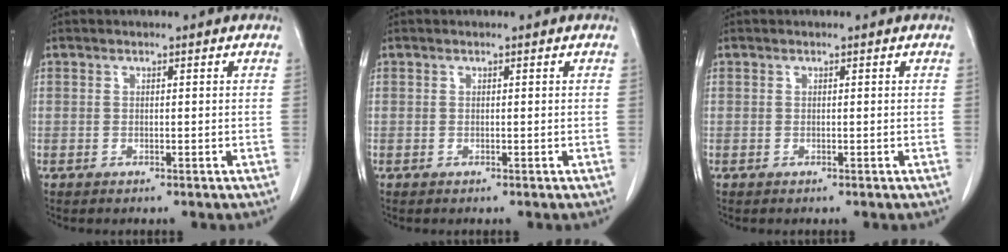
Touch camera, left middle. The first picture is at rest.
{"total": 0.0}
{"total": 0.0}